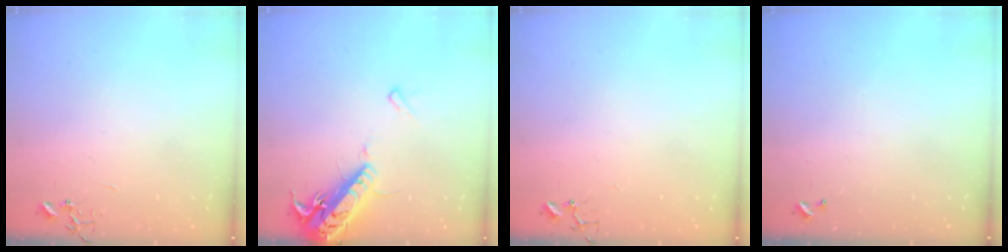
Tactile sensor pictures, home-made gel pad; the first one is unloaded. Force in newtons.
{"total": 16.1, "press": 15.8, "slide": 3.4}
{"total": 5.5, "press": 5.5, "slide": 0.3}
{"total": 0.0}